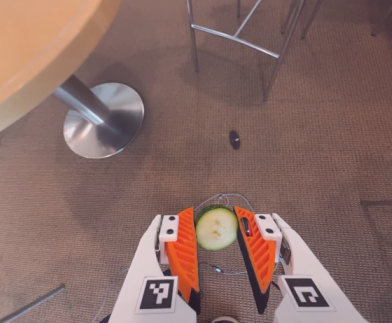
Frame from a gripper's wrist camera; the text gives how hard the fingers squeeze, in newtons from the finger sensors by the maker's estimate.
{"total": 9.9, "left": 9.6, "right": 10.2}